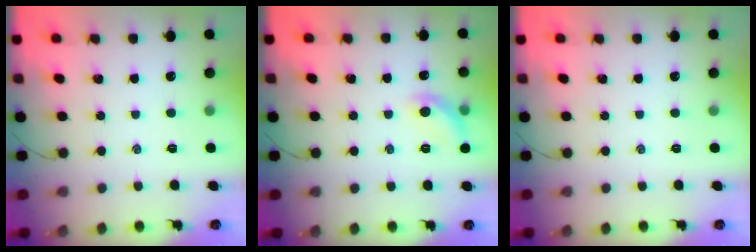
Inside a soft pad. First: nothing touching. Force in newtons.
{"total": 8.1, "press": 8.1, "slide": 0.7}
{"total": 0.0}